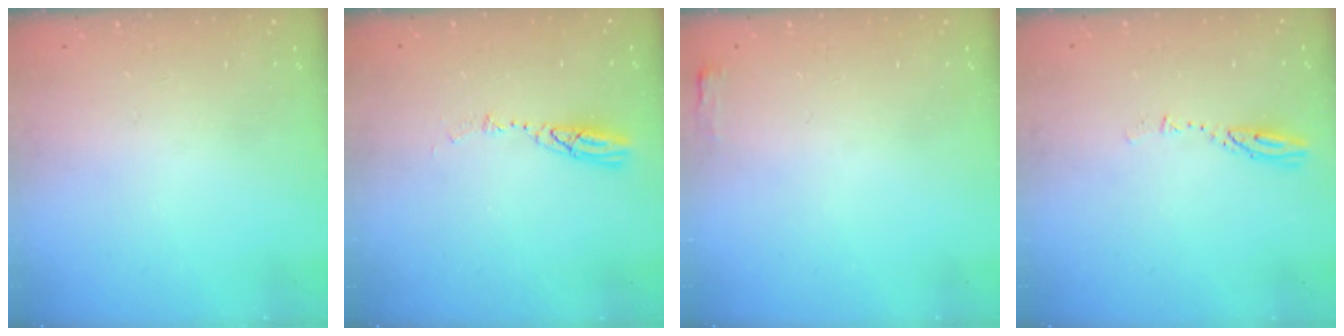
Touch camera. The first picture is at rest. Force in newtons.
{"total": 4.3, "press": 4.3, "slide": 0.4}
{"total": 2.7, "press": 2.6, "slide": 0.8}
{"total": 3.1, "press": 3.1, "slide": 0.4}